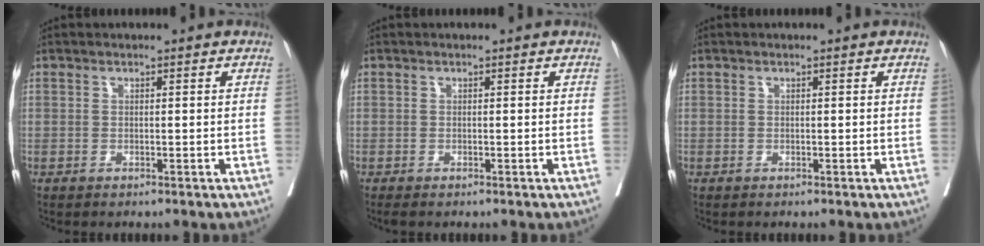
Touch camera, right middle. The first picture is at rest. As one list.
[{"total": 0.6, "force": [-0.5, 0.0, 0.3], "torque": [-0.005, -0.004, -0.010]}, {"total": 0.0}]